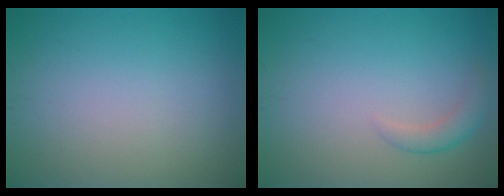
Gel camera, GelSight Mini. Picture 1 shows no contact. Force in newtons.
{"total": 1.6, "press": 1.6, "slide": 0.1}